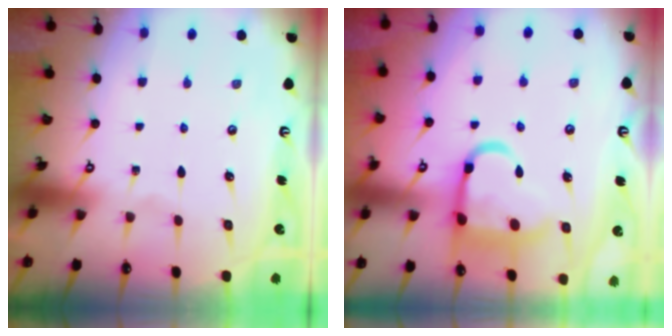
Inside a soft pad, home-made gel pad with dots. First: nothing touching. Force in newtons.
{"total": 13.4, "press": 13.3, "slide": 1.7}